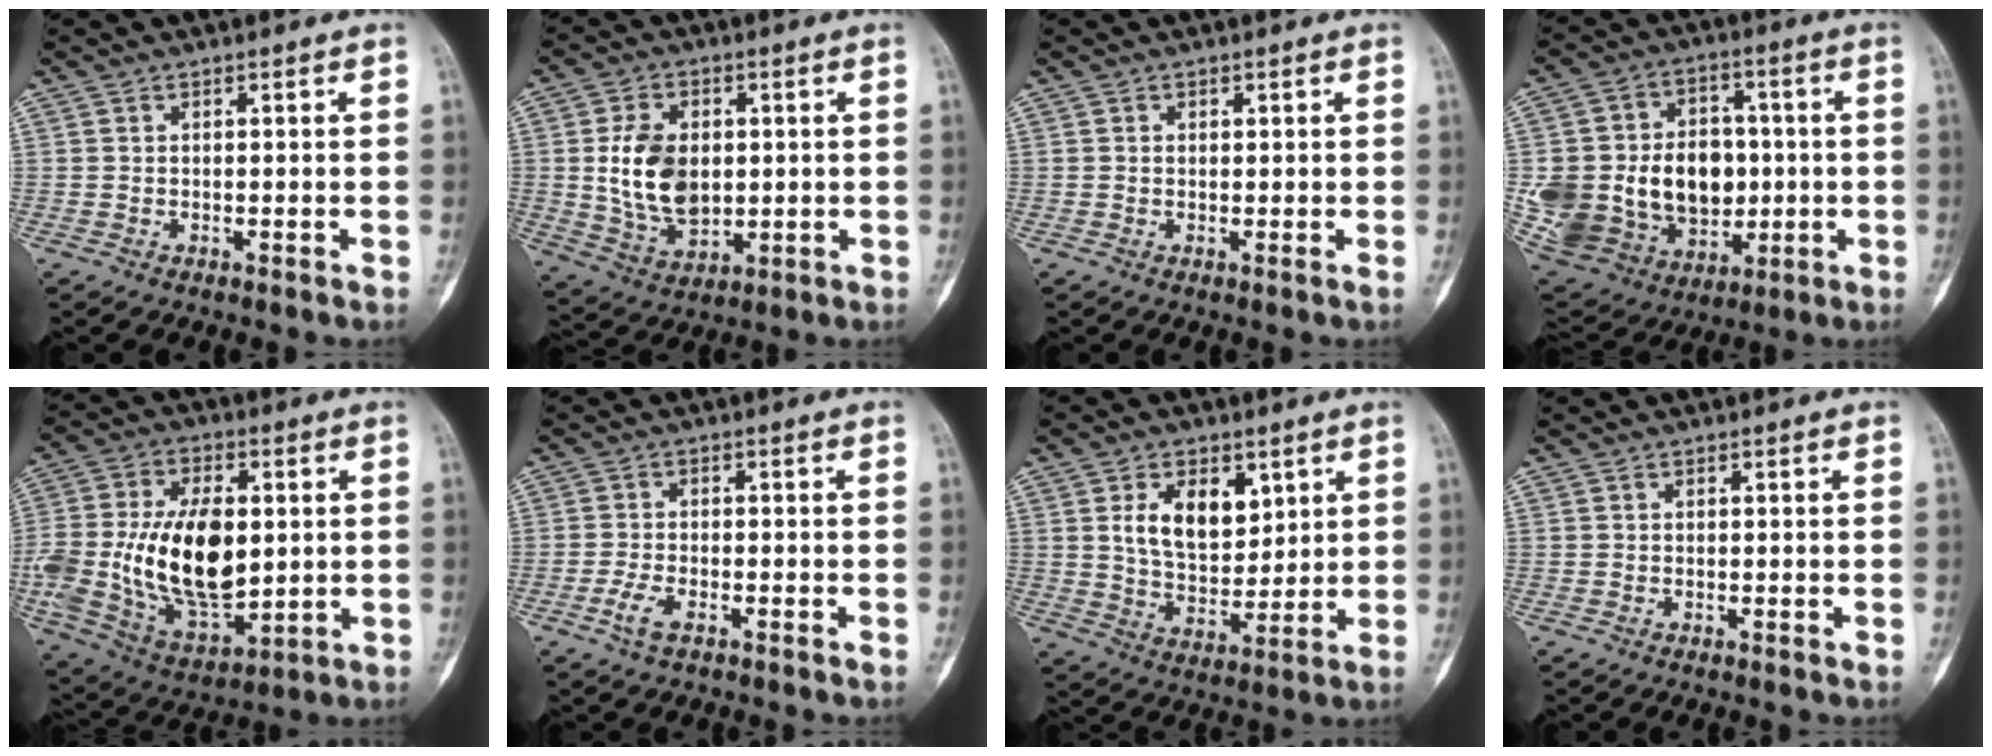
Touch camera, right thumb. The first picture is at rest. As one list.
[{"total": 12.7, "force": [0.7, 8.7, 9.2], "torque": [-0.140, -0.007, 0.025]}, {"total": 0.7, "force": [0.1, 0.5, 0.4], "torque": [0.000, 0.001, 0.001]}, {"total": 27.8, "force": [-1.8, 20.9, 18.2], "torque": [-0.345, 0.025, 0.002]}, {"total": 24.5, "force": [0.1, 14.5, 19.8], "torque": [-0.380, -0.011, 0.021]}, {"total": 3.8, "force": [-2.1, 1.7, 2.6], "torque": [-0.056, 0.008, -0.042]}, {"total": 11.4, "force": [4.0, 7.0, 8.0], "torque": [-0.098, -0.023, 0.079]}, {"total": 0.0}]